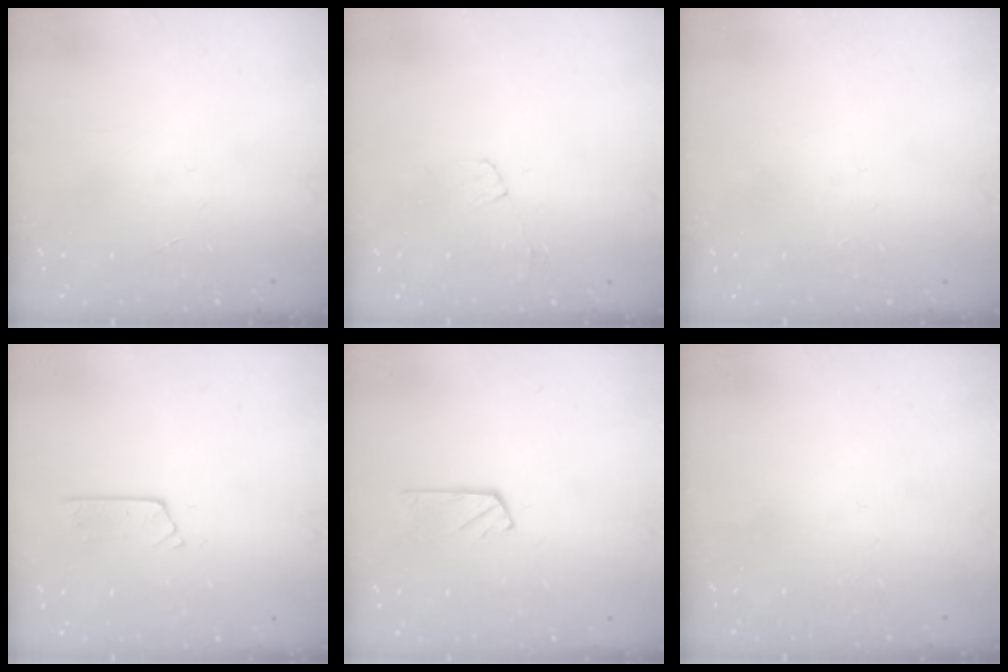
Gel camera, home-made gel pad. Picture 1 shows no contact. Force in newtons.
{"total": 4.4, "press": 4.4, "slide": 0.4}
{"total": 1.9, "press": 1.9, "slide": 0.3}
{"total": 2.7, "press": 2.7, "slide": 0.2}
{"total": 3.2, "press": 3.2, "slide": 0.1}
{"total": 0.0}